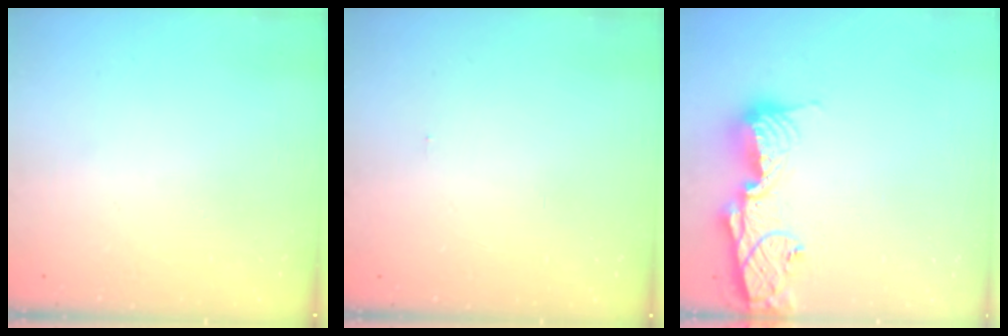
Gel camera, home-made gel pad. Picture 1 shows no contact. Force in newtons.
{"total": 6.0, "press": 0.9, "slide": 5.9}
{"total": 12.9, "press": 12.9, "slide": 1.2}